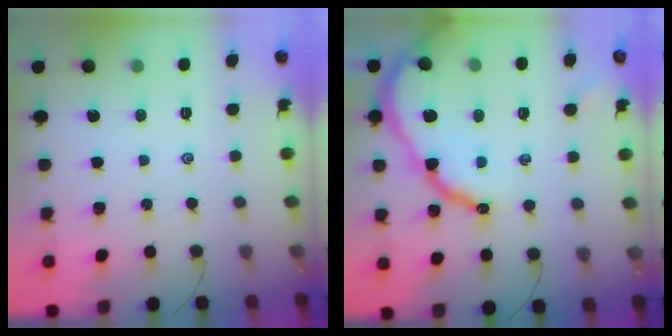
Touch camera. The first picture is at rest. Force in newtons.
{"total": 14.2, "press": 14.2, "slide": 1.6}